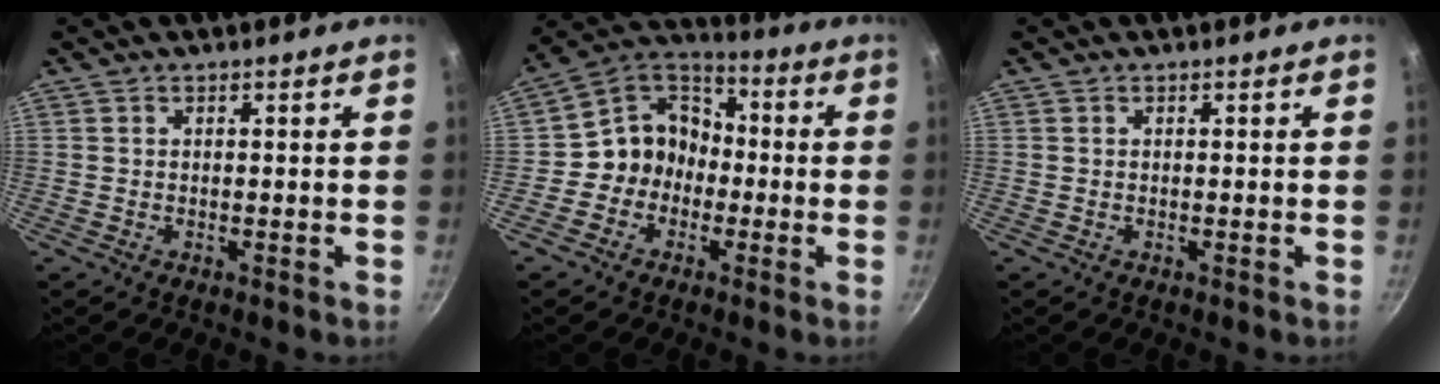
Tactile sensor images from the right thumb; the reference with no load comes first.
{"total": 10.2, "force": [-2.3, 9.0, 4.2], "torque": [-0.025, 0.047, -0.061]}
{"total": 0.0}